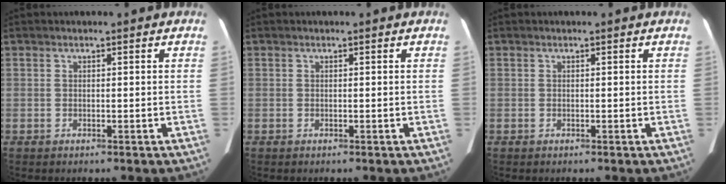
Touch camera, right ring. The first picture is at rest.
{"total": 0.0}
{"total": 0.0}